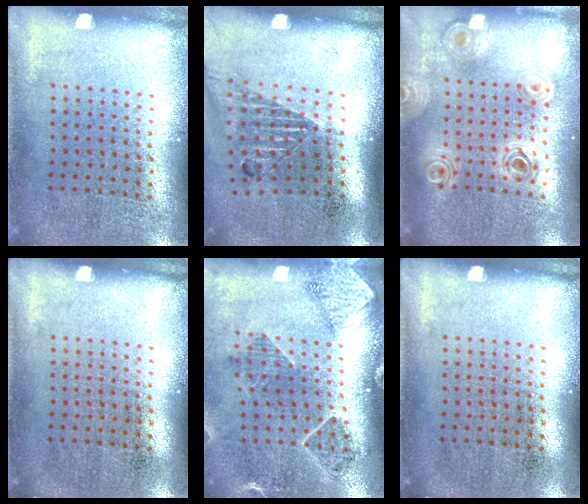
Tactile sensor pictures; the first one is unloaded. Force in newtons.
{"total": 1.2, "press": 1.0, "slide": 0.6}
{"total": 0.8, "press": 0.8, "slide": 0.1}
{"total": 0.0}
{"total": 1.6, "press": 1.6, "slide": 0.0}
{"total": 0.0}